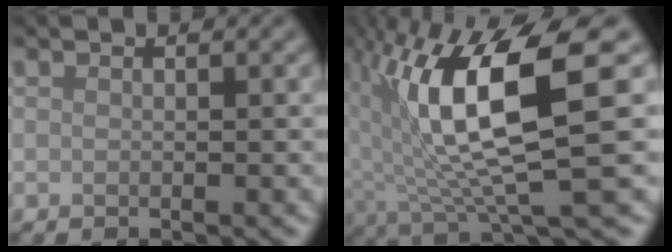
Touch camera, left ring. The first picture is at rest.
{"total": 11.6, "force": [2.1, 3.2, 11.0], "torque": [-0.200, -0.009, 0.046]}